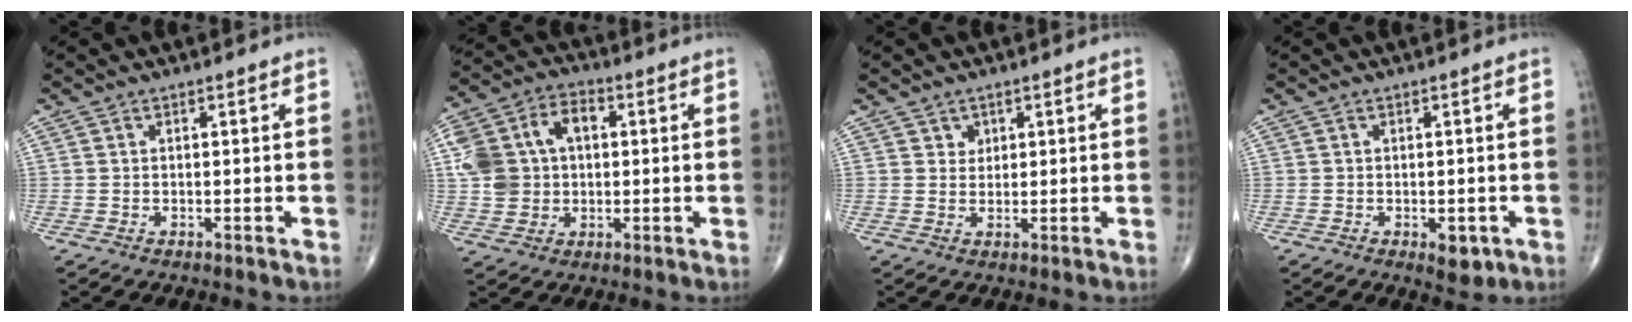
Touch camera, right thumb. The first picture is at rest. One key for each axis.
{"total": 12.8, "fx": 1.9, "fy": 9.7, "fz": 8.2, "tx": -0.144, "ty": 0.027, "tz": 0.033}
{"total": 2.0, "fx": 1.1, "fy": 1.6, "fz": 0.3, "tx": 0.010, "ty": -0.006, "tz": 0.014}
{"total": 3.5, "fx": -1.3, "fy": 1.8, "fz": 2.7, "tx": -0.027, "ty": -0.001, "tz": -0.011}